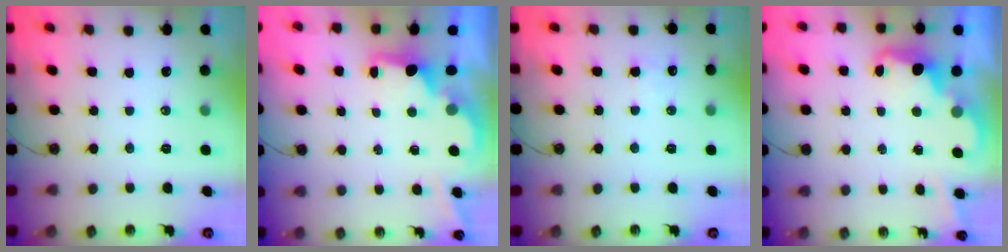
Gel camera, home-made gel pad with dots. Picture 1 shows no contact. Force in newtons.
{"total": 2.2, "press": 2.1, "slide": 0.8}
{"total": 6.5, "press": 6.4, "slide": 1.0}
{"total": 2.4, "press": 2.3, "slide": 0.5}